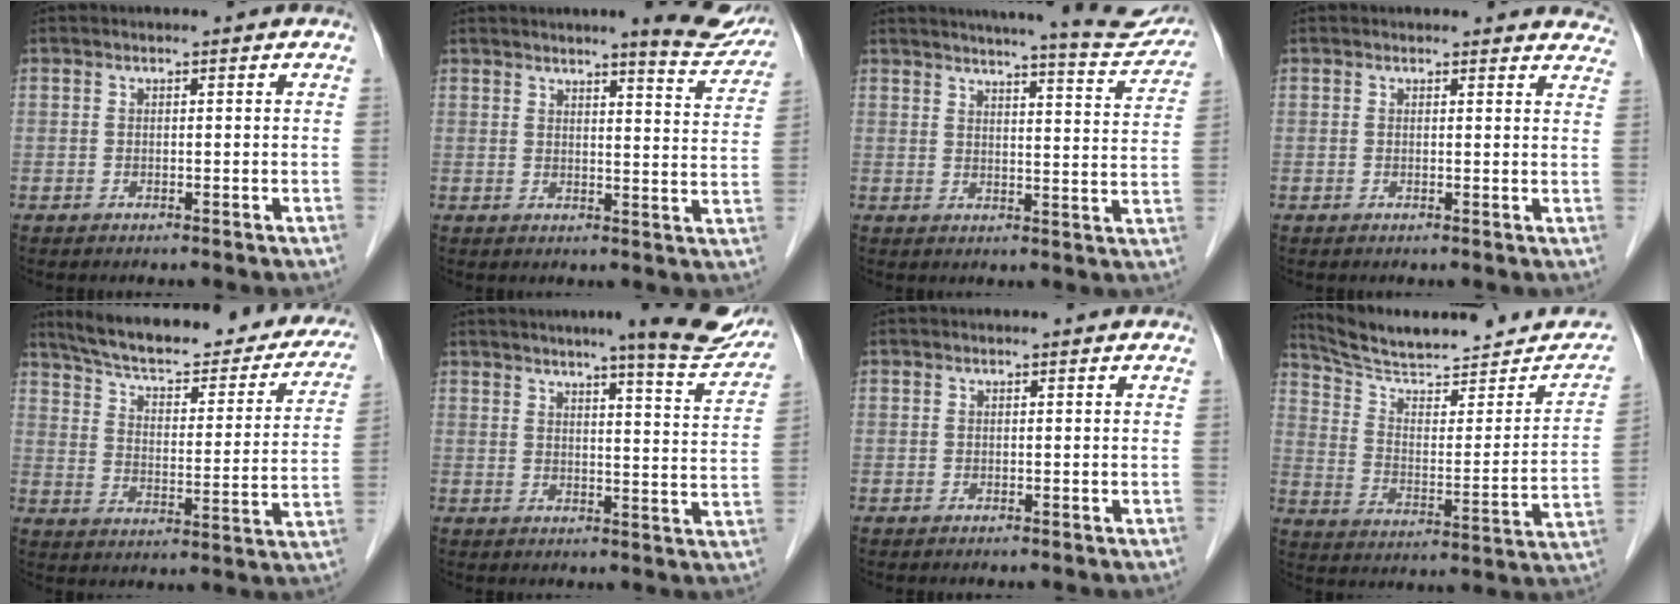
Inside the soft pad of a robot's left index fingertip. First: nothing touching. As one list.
[{"total": 9.2, "force": [8.2, 0.8, 3.9], "torque": [-0.034, -0.023, 0.083]}, {"total": 15.8, "force": [14.7, 1.2, 5.6], "torque": [-0.070, -0.041, 0.164]}, {"total": 6.8, "force": [6.5, 1.9, 0.3], "torque": [0.033, -0.015, 0.034]}, {"total": 28.0, "force": [23.9, 7.1, 12.6], "torque": [-0.187, -0.018, 0.301]}, {"total": 12.1, "force": [10.2, 0.8, 6.4], "torque": [-0.069, -0.016, 0.111]}, {"total": 0.0}, {"total": 20.5, "force": [18.3, 4.2, 8.2], "torque": [-0.113, -0.010, 0.264]}]